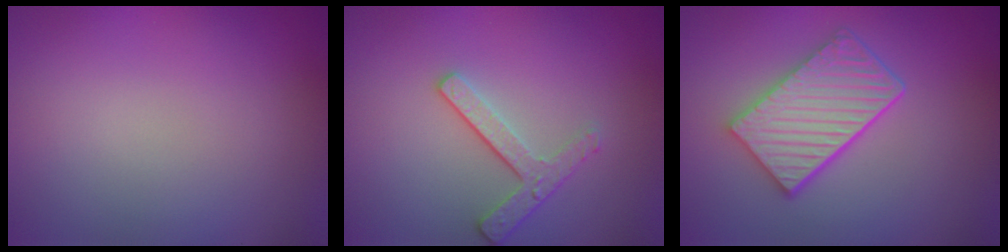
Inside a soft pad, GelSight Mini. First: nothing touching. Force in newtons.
{"total": 2.5, "press": 2.2, "slide": 1.1}
{"total": 5.2, "press": 4.3, "slide": 3.0}